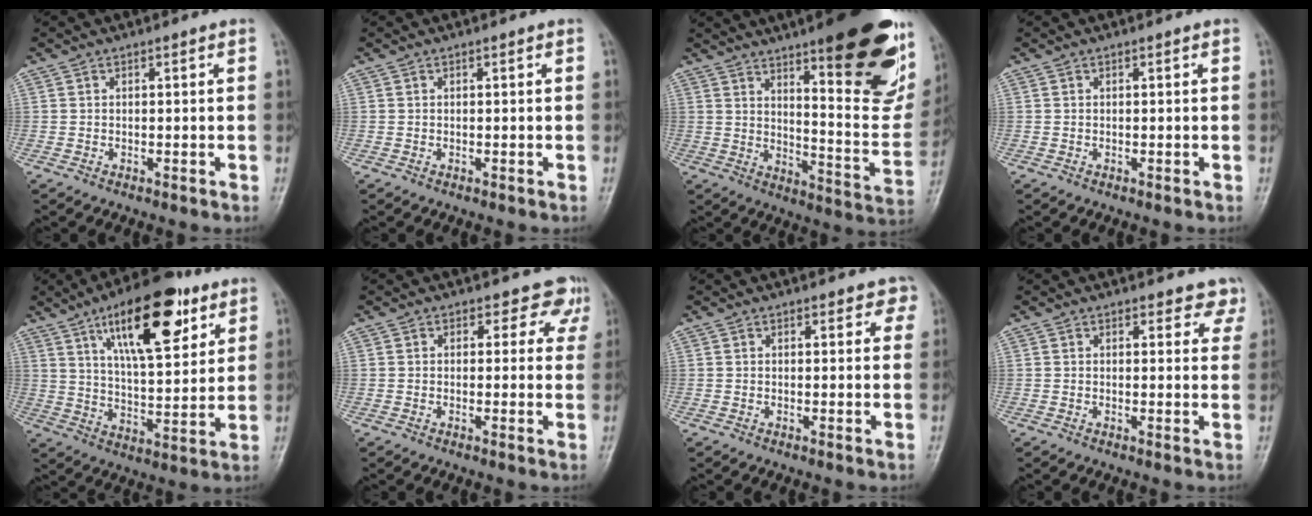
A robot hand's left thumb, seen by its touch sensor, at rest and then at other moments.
{"total": 0.0}
{"total": 27.1, "force": [15.4, 6.8, 21.2], "torque": [-0.246, -0.072, 0.219]}
{"total": 0.0}
{"total": 19.5, "force": [10.1, 7.6, 14.9], "torque": [-0.197, -0.036, 0.164]}
{"total": 4.5, "force": [3.2, 3.1, 0.4], "torque": [0.032, -0.016, 0.018]}
{"total": 2.6, "force": [1.8, 1.5, 1.0], "torque": [0.018, -0.004, 0.013]}
{"total": 4.1, "force": [3.5, 2.1, 0.7], "torque": [0.027, -0.019, 0.024]}